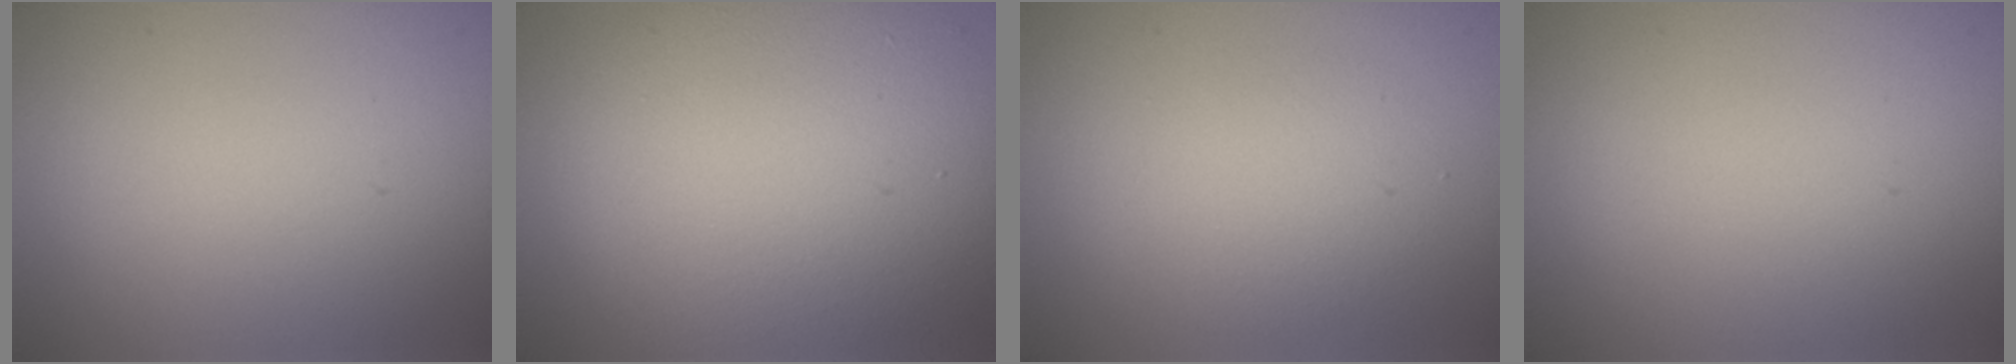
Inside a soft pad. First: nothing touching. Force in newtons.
{"total": 11.7, "press": 11.7, "slide": 0.9}
{"total": 2.6, "press": 2.6, "slide": 0.1}
{"total": 0.0}